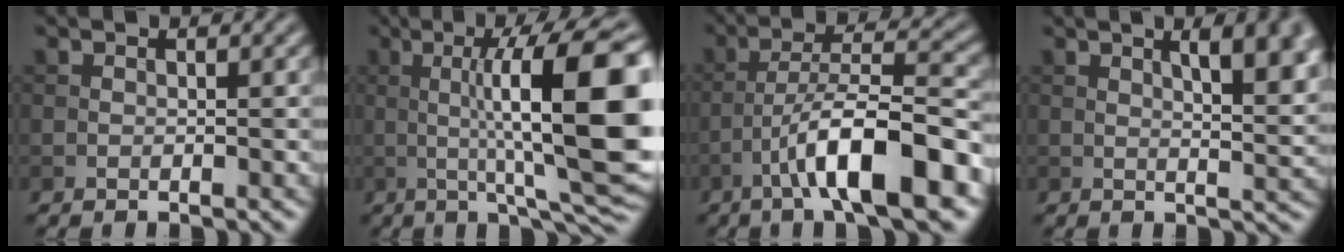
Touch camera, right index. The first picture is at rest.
{"total": 14.7, "force": [1.4, 3.2, 14.3], "torque": [-0.198, 0.007, 0.020]}
{"total": 10.5, "force": [-5.1, 2.3, 8.9], "torque": [-0.141, 0.021, -0.083]}
{"total": 9.3, "force": [3.4, 3.8, 7.8], "torque": [-0.059, 0.024, 0.038]}